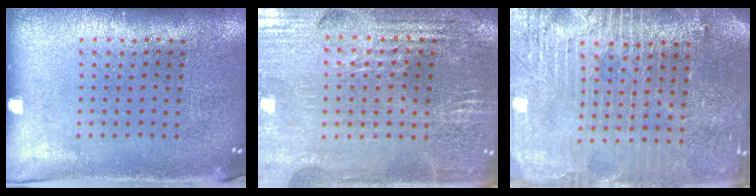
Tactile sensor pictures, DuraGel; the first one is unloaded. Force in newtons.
{"total": 3.0, "press": 3.0, "slide": 0.4}
{"total": 3.8, "press": 3.5, "slide": 1.5}